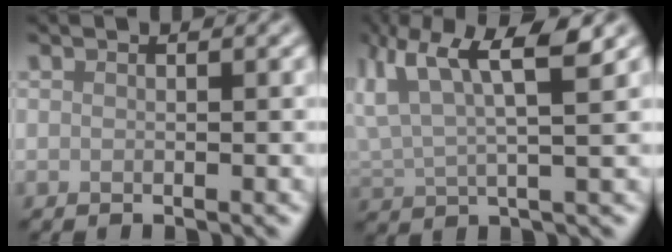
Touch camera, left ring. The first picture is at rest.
{"total": 7.0, "force": [4.0, 1.9, 5.4], "torque": [-0.113, 0.010, 0.071]}